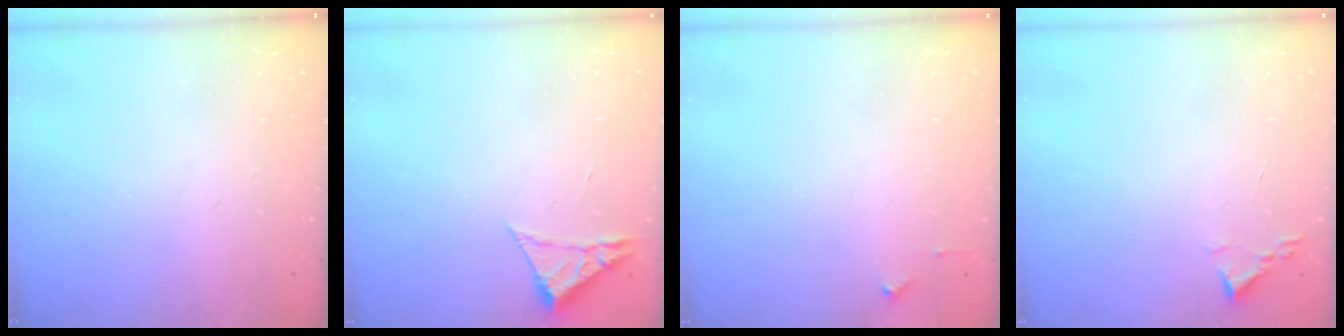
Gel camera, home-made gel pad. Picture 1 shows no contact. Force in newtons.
{"total": 2.3, "press": 2.3, "slide": 0.4}
{"total": 3.0, "press": 3.0, "slide": 0.4}
{"total": 1.8, "press": 1.7, "slide": 0.2}